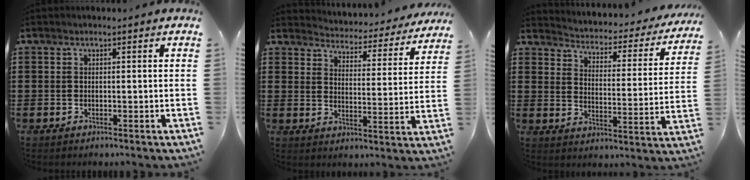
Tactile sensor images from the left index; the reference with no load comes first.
{"total": 3.7, "force": [3.7, 0.0, 0.1], "torque": [-0.019, -0.040, 0.055]}
{"total": 2.4, "force": [2.4, 0.2, 0.2], "torque": [-0.026, -0.031, 0.029]}